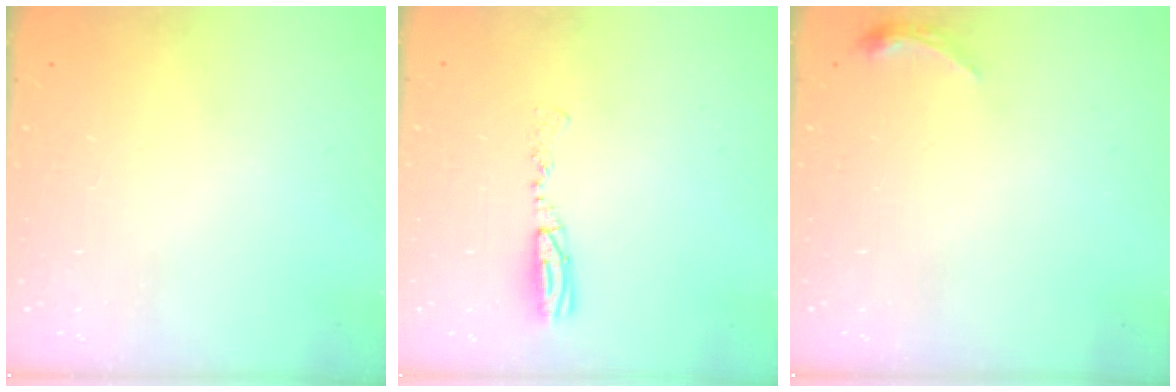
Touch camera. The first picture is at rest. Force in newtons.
{"total": 5.6, "press": 5.3, "slide": 1.9}
{"total": 3.4, "press": 3.3, "slide": 0.6}